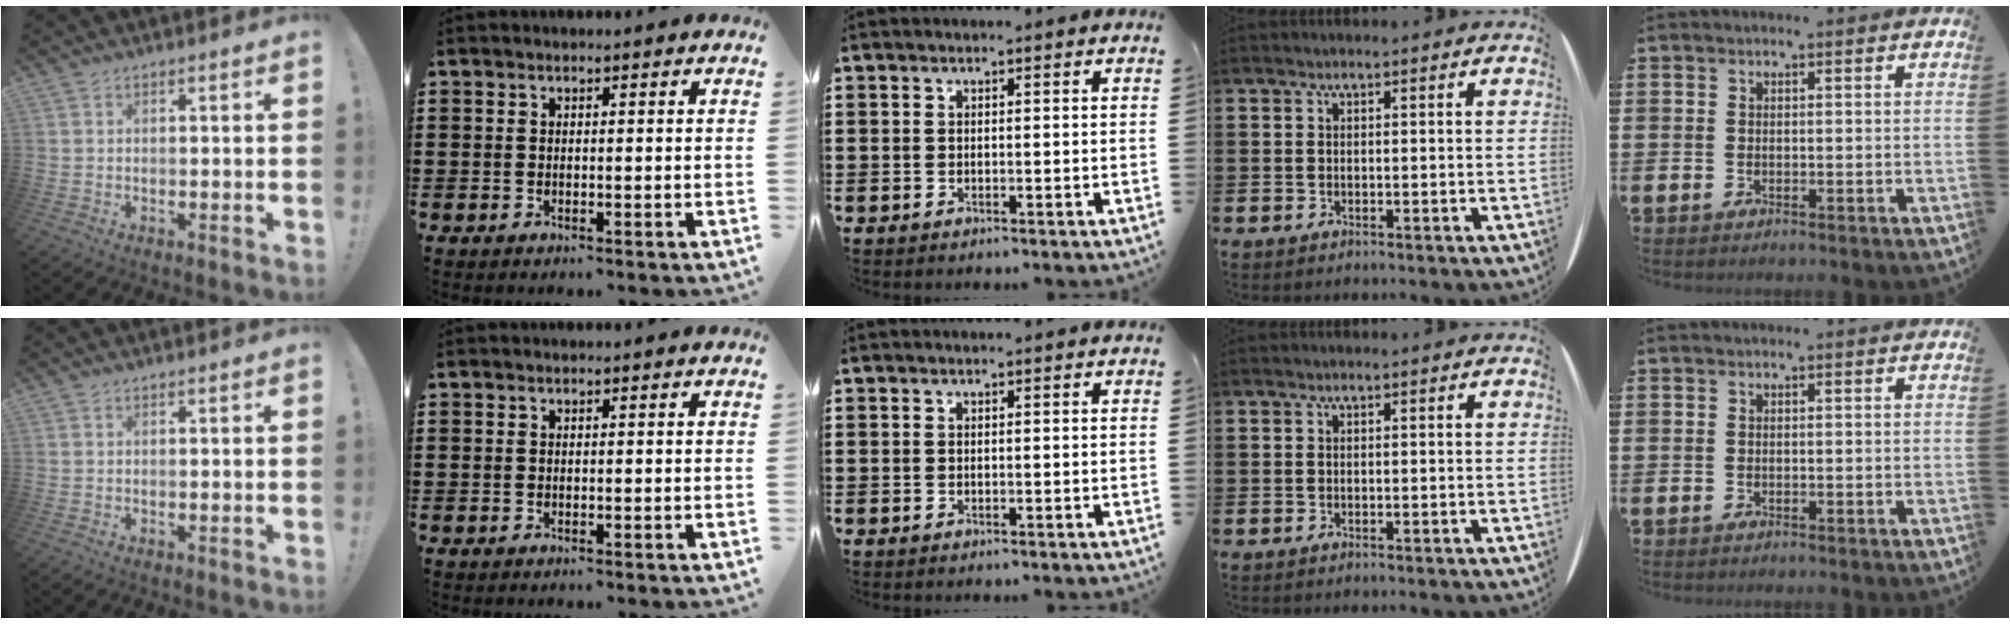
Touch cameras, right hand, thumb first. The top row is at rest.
{}